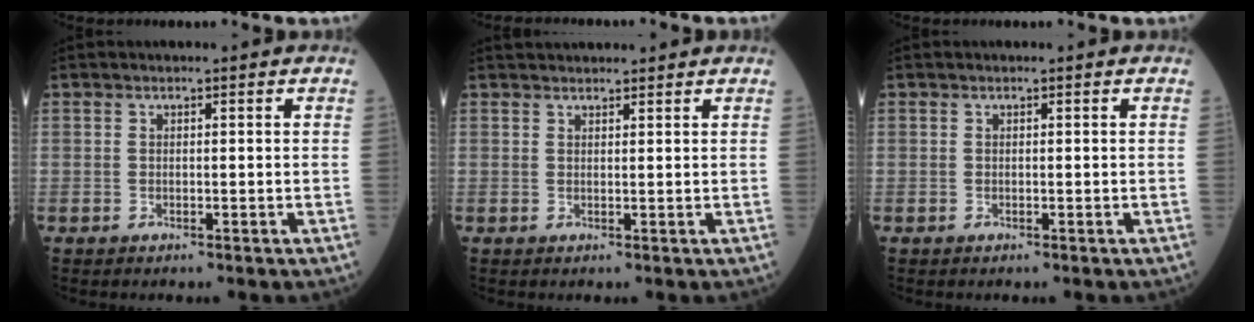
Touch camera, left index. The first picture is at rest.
{"total": 5.8, "force": [5.5, 0.7, 1.8], "torque": [-0.022, 0.038, 0.075]}
{"total": 0.0}